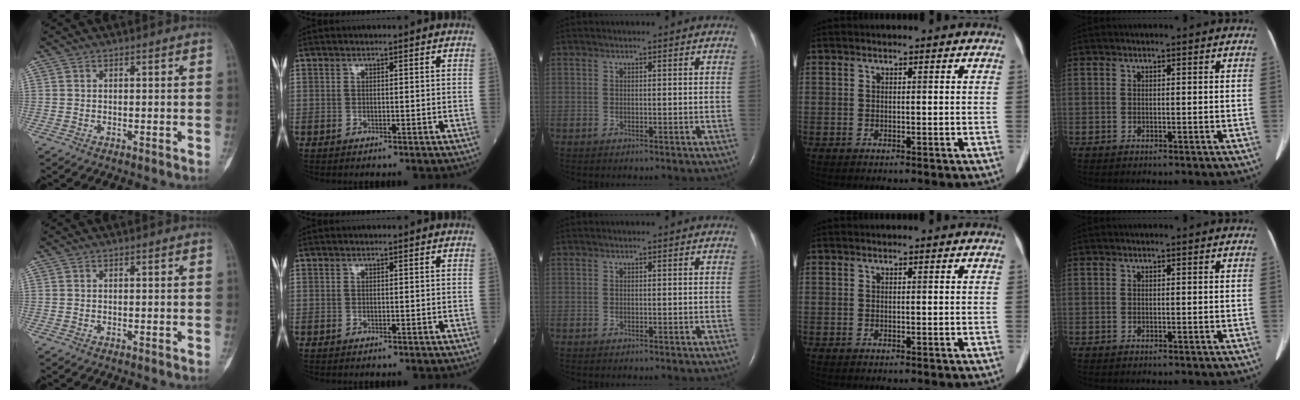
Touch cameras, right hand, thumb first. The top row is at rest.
{}